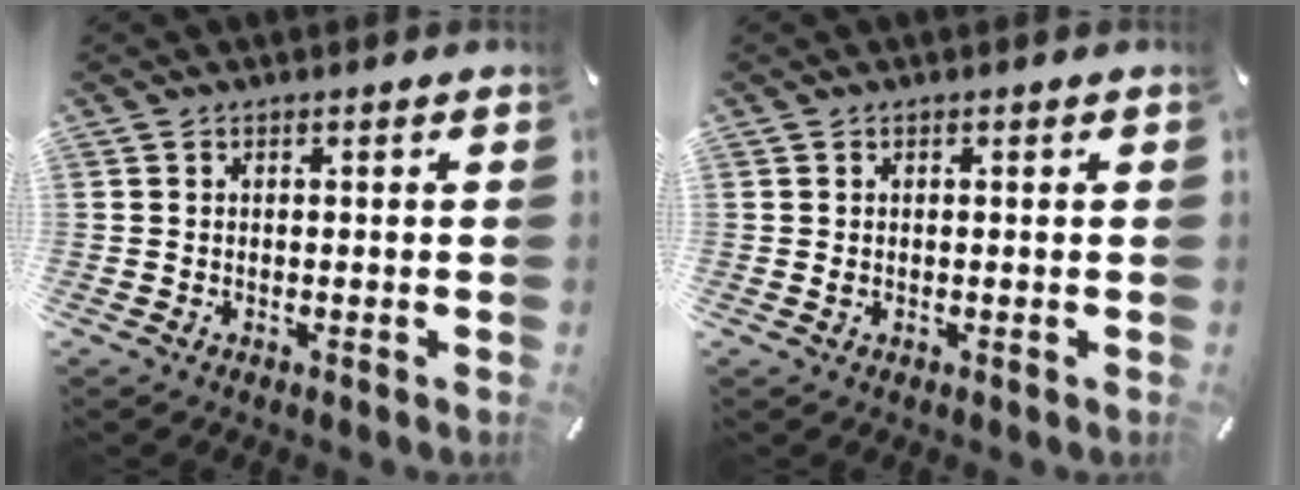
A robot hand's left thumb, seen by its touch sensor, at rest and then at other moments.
{"total": 0.6, "force": [0.1, 0.2, 0.5], "torque": [-0.010, -0.001, 0.002]}